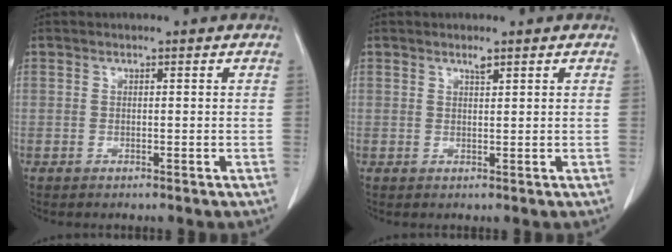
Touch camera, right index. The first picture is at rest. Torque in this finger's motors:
{"motor_torque": [0.03, -0.02, 0.00, 0.00]}